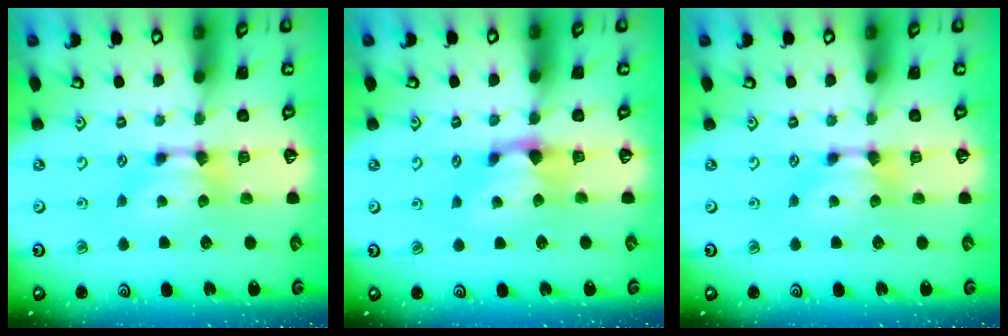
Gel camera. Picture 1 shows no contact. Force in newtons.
{"total": 1.3, "press": 0.4, "slide": 1.2}
{"total": 0.0}